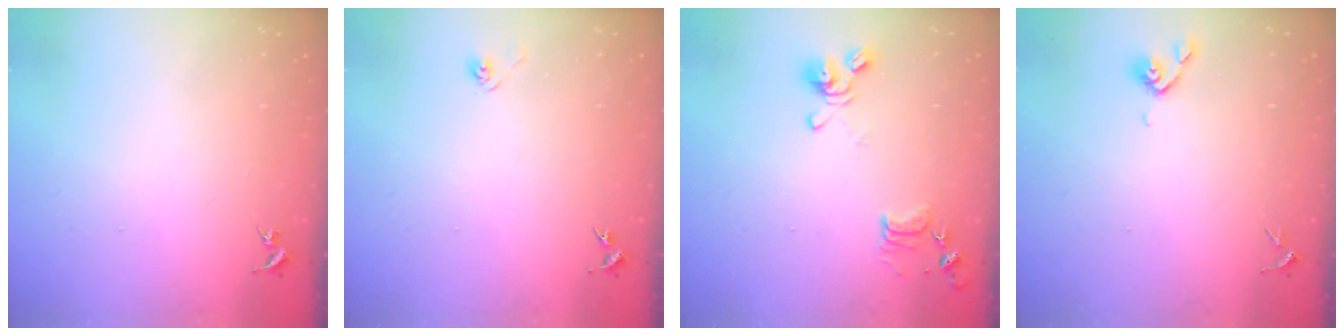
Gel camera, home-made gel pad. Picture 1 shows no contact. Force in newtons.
{"total": 2.9, "press": 2.5, "slide": 1.5}
{"total": 11.9, "press": 11.8, "slide": 1.3}
{"total": 5.1, "press": 4.9, "slide": 1.2}